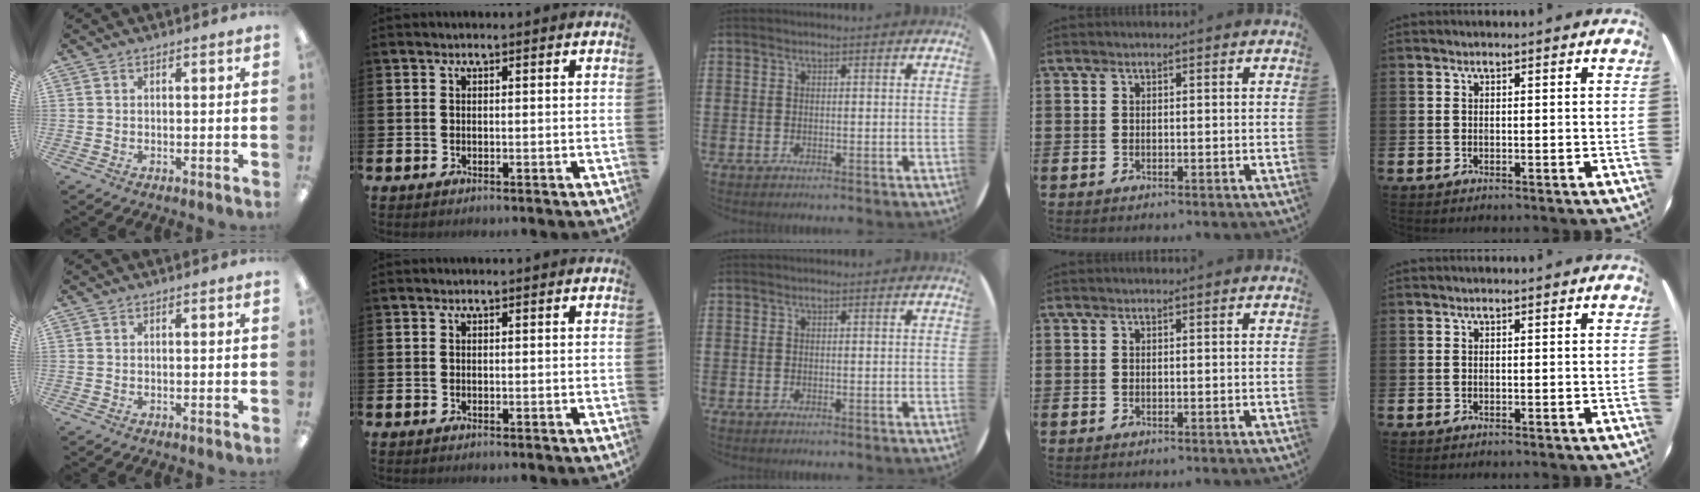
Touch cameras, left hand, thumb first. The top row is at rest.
{}